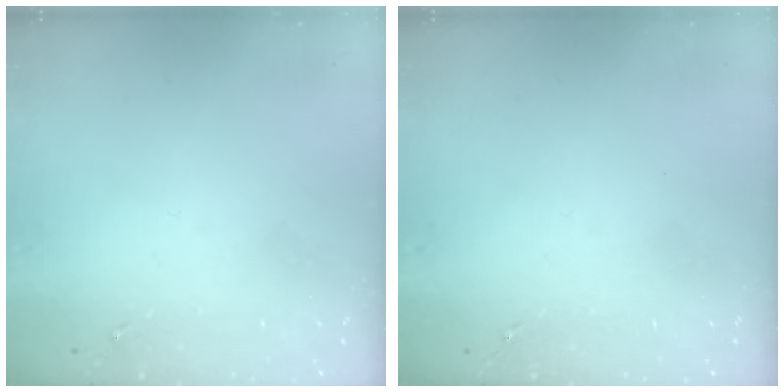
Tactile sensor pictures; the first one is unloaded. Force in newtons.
{"total": 0.0}